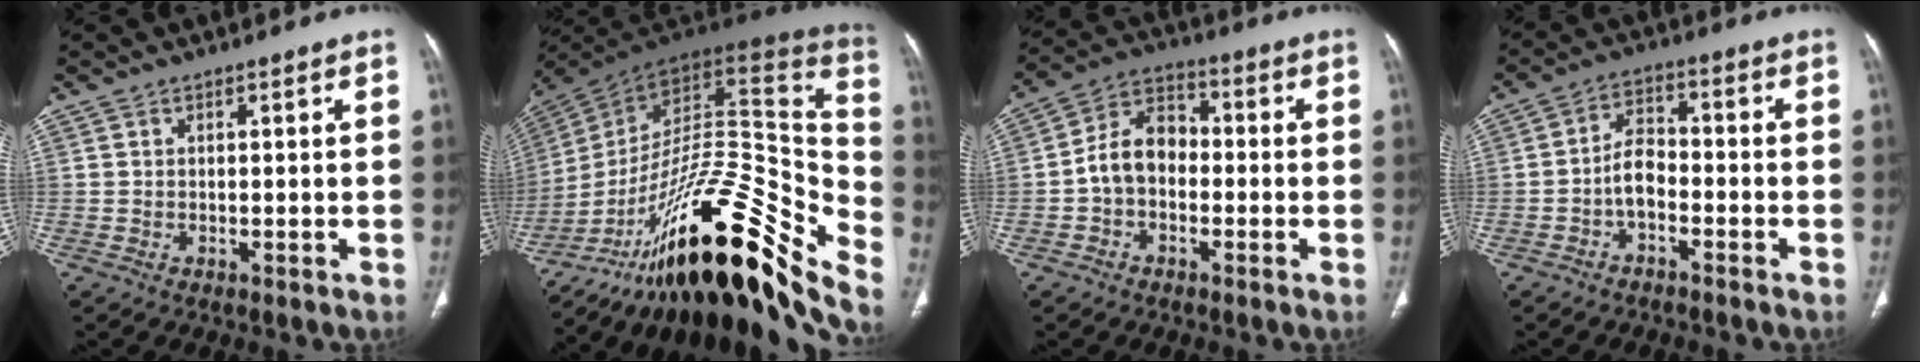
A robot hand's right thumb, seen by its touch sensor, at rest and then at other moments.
{"total": 36.3, "force": [-22.1, 10.9, 26.7], "torque": [-0.329, 0.069, -0.336]}
{"total": 8.6, "force": [-1.5, 6.2, 5.8], "torque": [-0.090, 0.033, -0.041]}
{"total": 5.1, "force": [-2.3, 2.9, 3.6], "torque": [-0.062, 0.030, -0.051]}